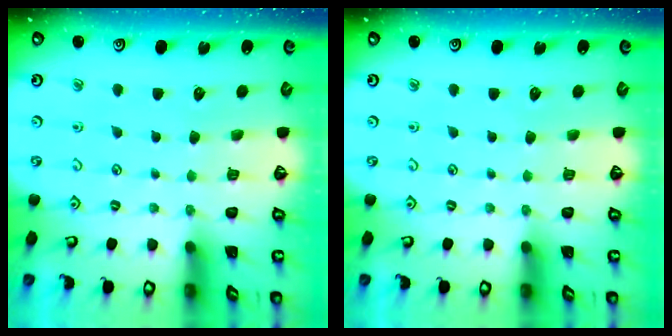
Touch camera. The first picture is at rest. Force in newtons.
{"total": 0.0}